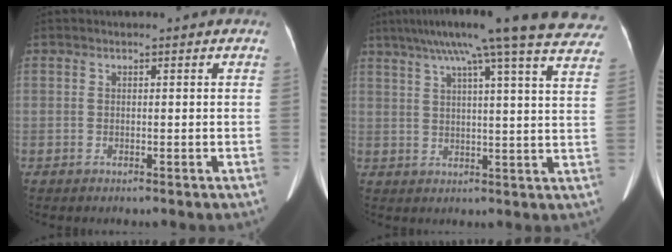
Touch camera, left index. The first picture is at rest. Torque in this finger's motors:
{"motor_torque": [0.89, -1.25, 0.51, 0.17]}